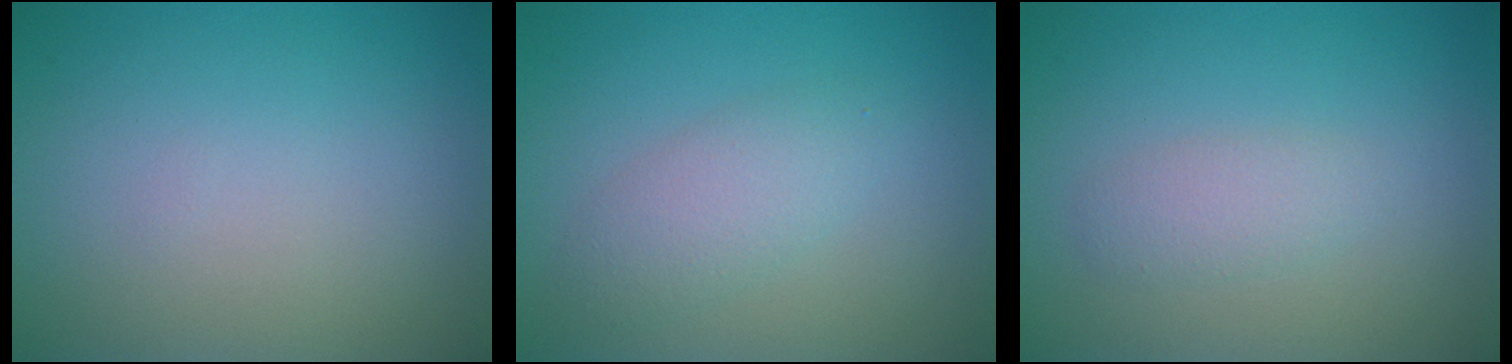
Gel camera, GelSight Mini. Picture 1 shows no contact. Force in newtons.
{"total": 2.8, "press": 2.8, "slide": 0.1}
{"total": 1.7, "press": 1.7, "slide": 0.1}